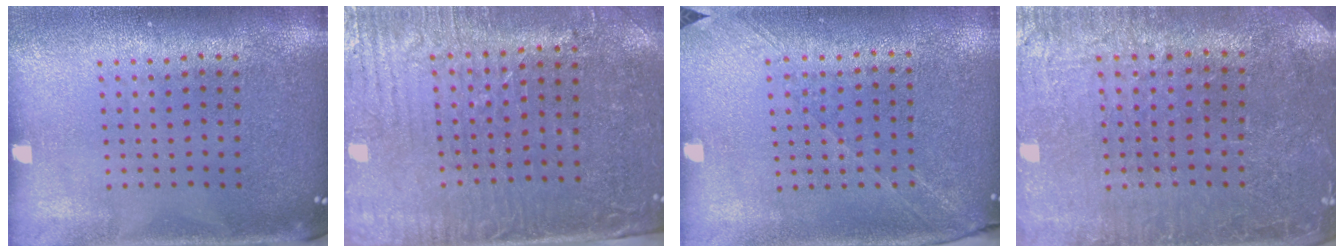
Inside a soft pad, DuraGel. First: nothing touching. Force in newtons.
{"total": 3.5, "press": 3.1, "slide": 1.5}
{"total": 1.3, "press": 1.2, "slide": 0.4}
{"total": 1.6, "press": 1.6, "slide": 0.1}